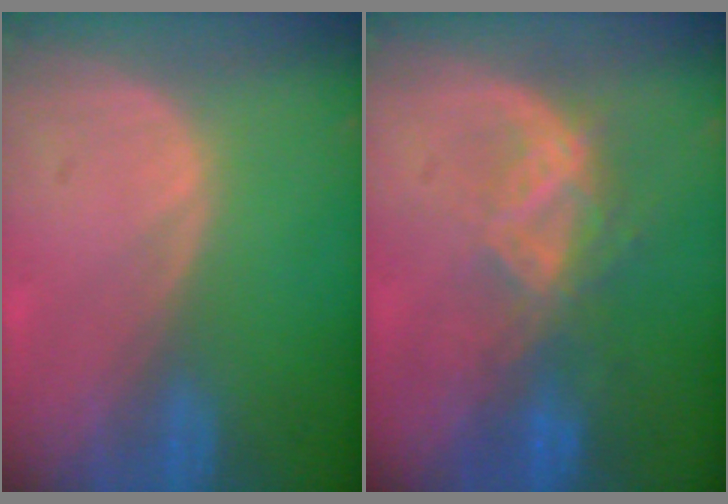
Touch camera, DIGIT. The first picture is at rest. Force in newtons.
{"total": 6.7, "press": 5.9, "slide": 3.2}